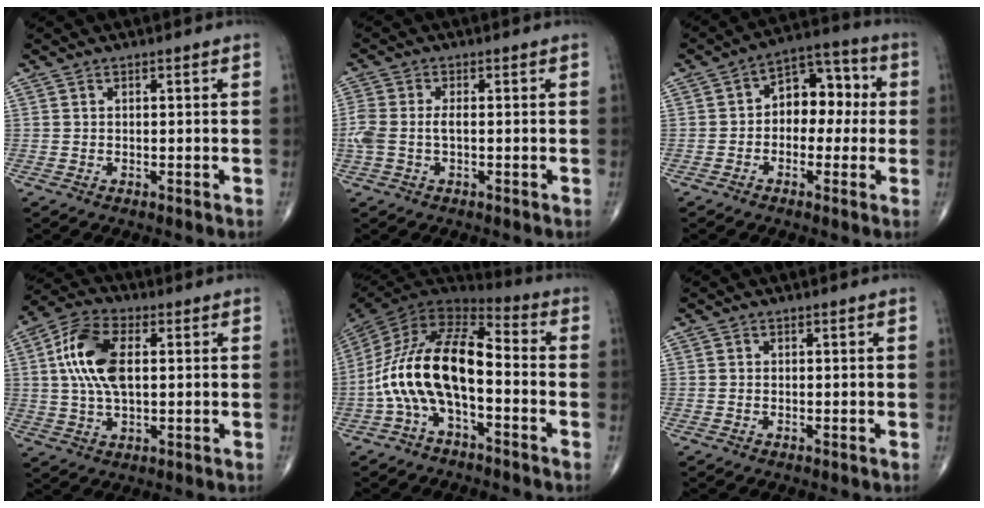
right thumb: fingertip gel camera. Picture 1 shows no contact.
{"total": 5.2, "force": [-0.6, 2.7, 4.4], "torque": [-0.124, 0.013, -0.011]}
{"total": 10.2, "force": [0.2, 7.0, 7.4], "torque": [-0.063, 0.036, -0.012]}
{"total": 12.0, "force": [1.9, 6.4, 10.0], "torque": [-0.204, 0.011, 0.033]}
{"total": 16.9, "force": [-3.7, 7.8, 14.6], "torque": [-0.276, 0.063, -0.078]}
{"total": 0.0}